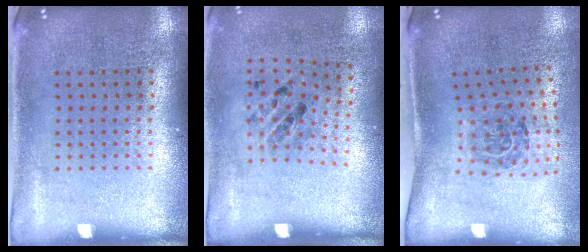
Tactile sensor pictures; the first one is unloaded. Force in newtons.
{"total": 1.1, "press": 0.7, "slide": 0.8}
{"total": 1.4, "press": 1.0, "slide": 1.0}